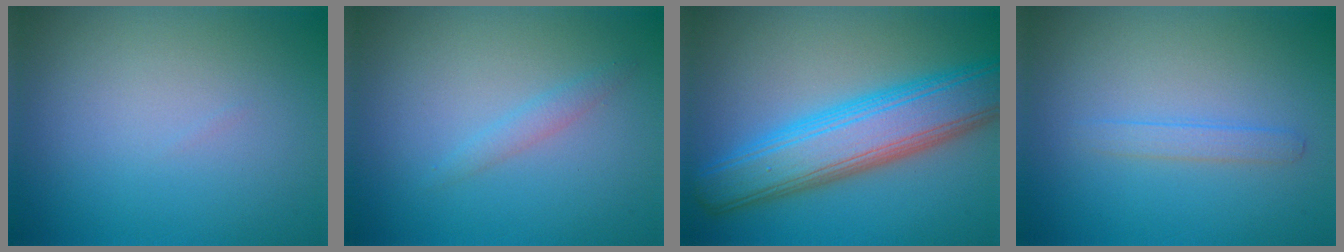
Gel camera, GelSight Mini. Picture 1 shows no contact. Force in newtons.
{"total": 1.1, "press": 1.1, "slide": 0.1}
{"total": 8.6, "press": 8.6, "slide": 0.1}
{"total": 1.3, "press": 1.3, "slide": 0.1}